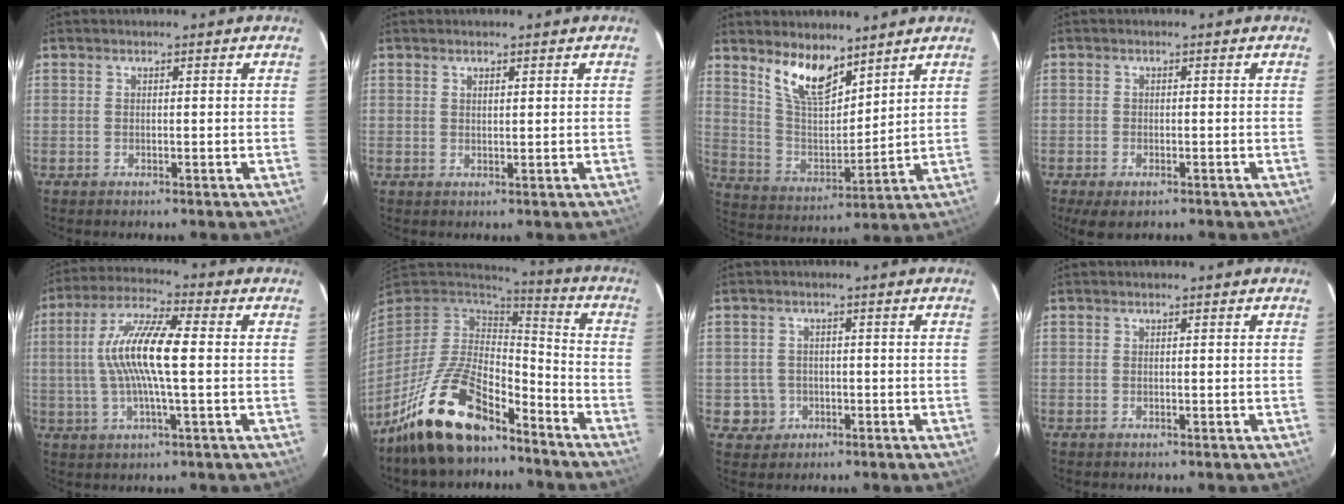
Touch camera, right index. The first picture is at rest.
{"total": 1.0, "force": [0.8, 0.3, 0.5], "torque": [-0.008, 0.000, 0.014]}
{"total": 11.4, "force": [8.3, 4.3, 6.6], "torque": [-0.125, -0.002, 0.165]}
{"total": 4.1, "force": [-2.6, 2.0, 2.4], "torque": [-0.052, -0.016, -0.045]}
{"total": 12.9, "force": [0.5, 2.2, 12.7], "torque": [-0.245, 0.011, 0.003]}
{"total": 18.9, "force": [-13.3, 7.3, 11.2], "torque": [-0.232, -0.012, -0.237]}
{"total": 4.3, "force": [-1.0, 4.2, 0.1], "torque": [-0.005, 0.020, -0.011]}
{"total": 0.0}